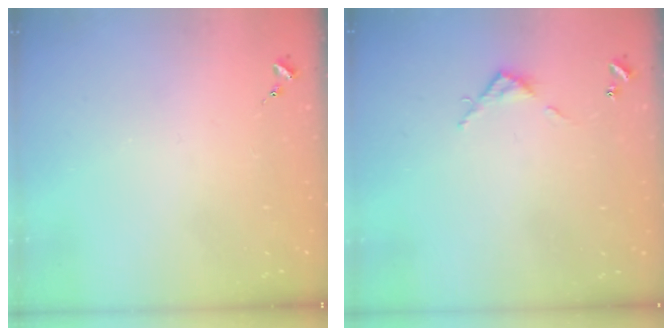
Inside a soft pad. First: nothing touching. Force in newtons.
{"total": 3.9, "press": 3.9, "slide": 0.3}